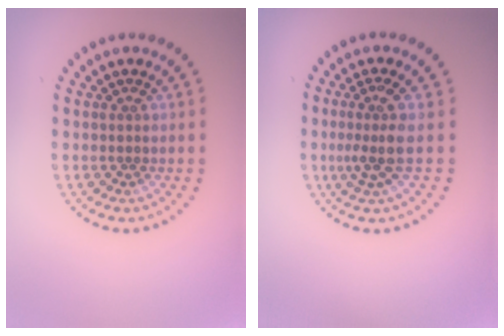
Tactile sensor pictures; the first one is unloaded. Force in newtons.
{"total": 2.6, "press": 2.0, "slide": 1.8}